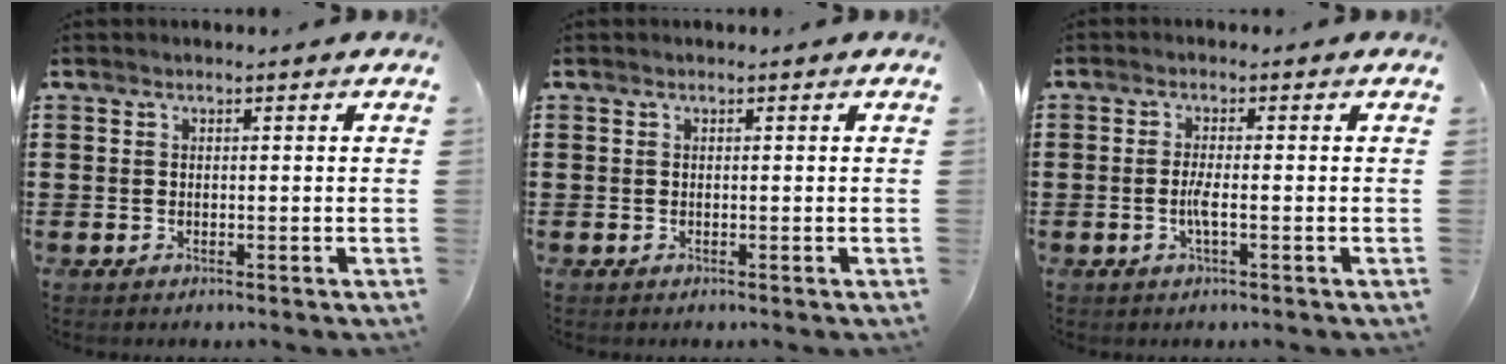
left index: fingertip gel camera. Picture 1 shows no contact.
{"total": 0.0}
{"total": 2.7, "force": [-0.7, 0.3, 2.6], "torque": [-0.063, -0.005, -0.017]}